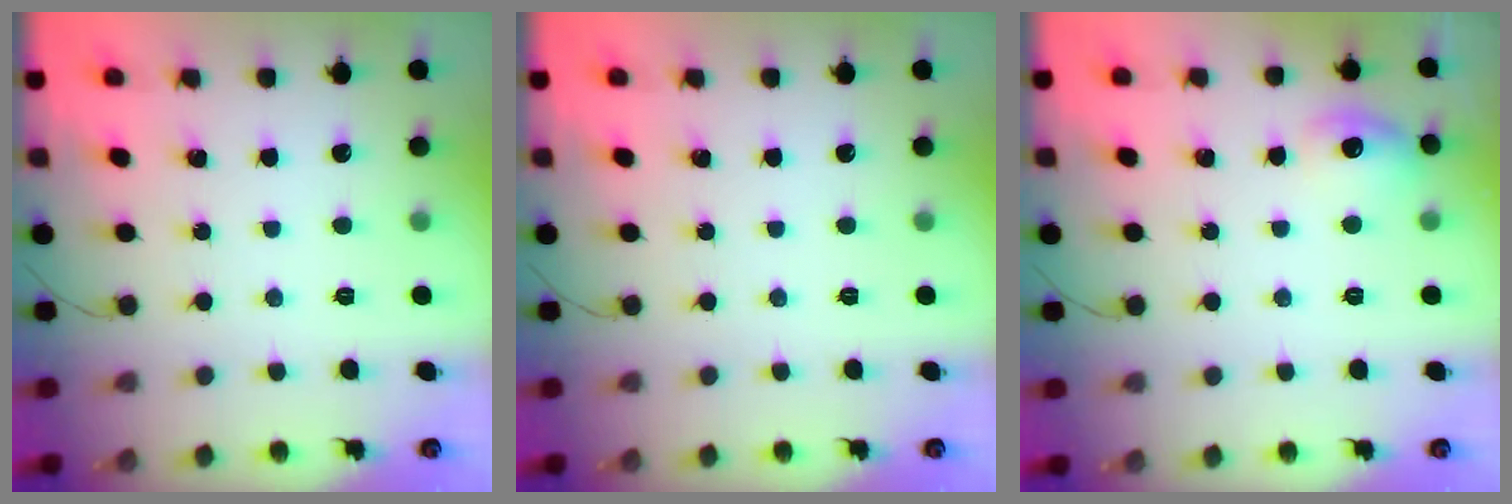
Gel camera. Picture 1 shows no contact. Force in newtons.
{"total": 0.0}
{"total": 8.5, "press": 8.4, "slide": 1.4}